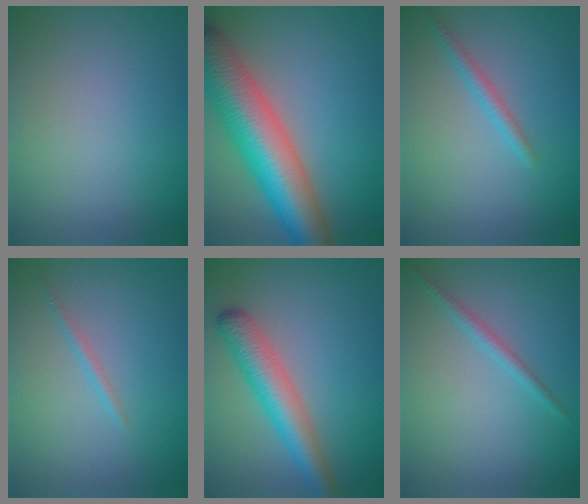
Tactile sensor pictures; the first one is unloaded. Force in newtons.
{"total": 11.5, "press": 11.5, "slide": 0.4}
{"total": 1.4, "press": 1.4, "slide": 0.1}
{"total": 0.8, "press": 0.8, "slide": 0.0}
{"total": 4.9, "press": 4.9, "slide": 0.2}
{"total": 1.3, "press": 1.3, "slide": 0.0}